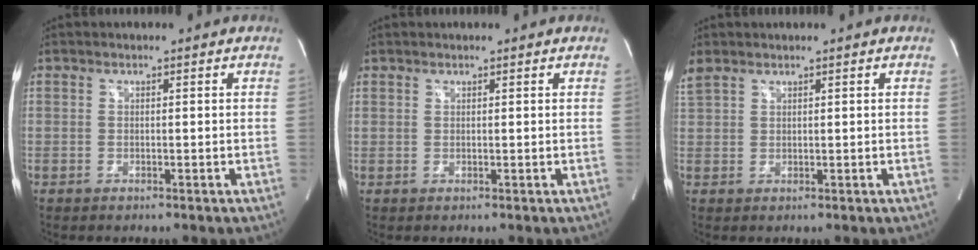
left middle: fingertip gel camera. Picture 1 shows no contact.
{"total": 0.7, "force": [0.5, 0.5, 0.0], "torque": [0.002, 0.003, 0.008]}
{"total": 3.0, "force": [2.4, 1.2, 1.2], "torque": [-0.049, 0.023, 0.061]}